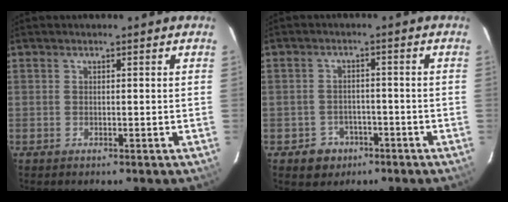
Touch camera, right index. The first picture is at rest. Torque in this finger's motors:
{"motor_torque": [0.22, -0.28, 0.01, -0.02]}